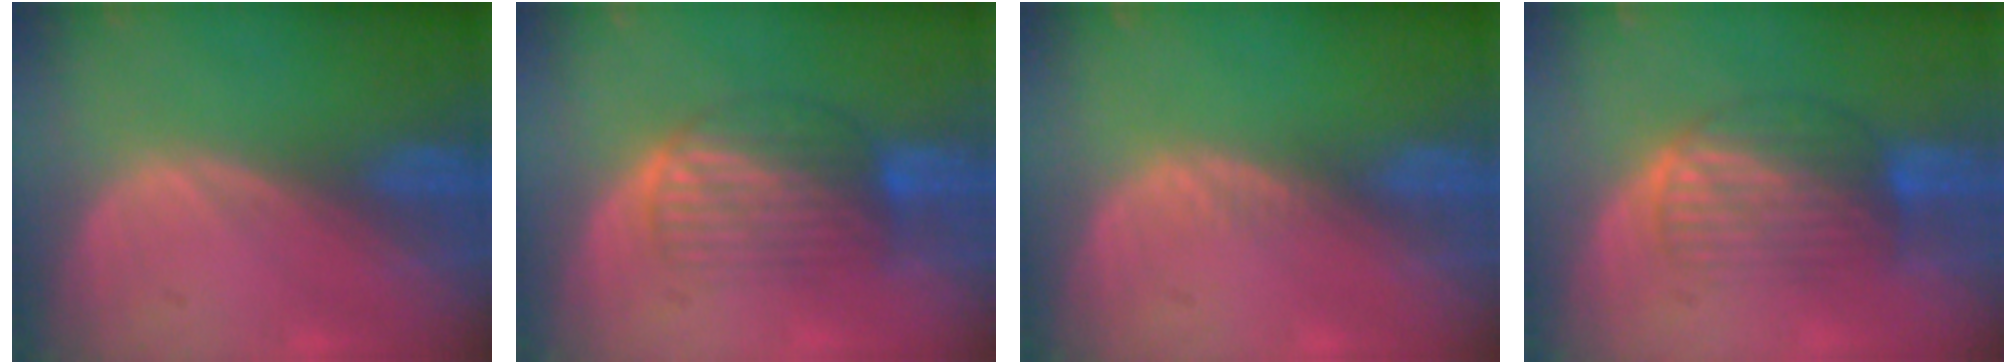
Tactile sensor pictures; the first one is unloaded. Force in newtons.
{"total": 6.8, "press": 6.5, "slide": 1.9}
{"total": 0.9, "press": 0.9, "slide": 0.2}
{"total": 6.6, "press": 6.3, "slide": 1.9}